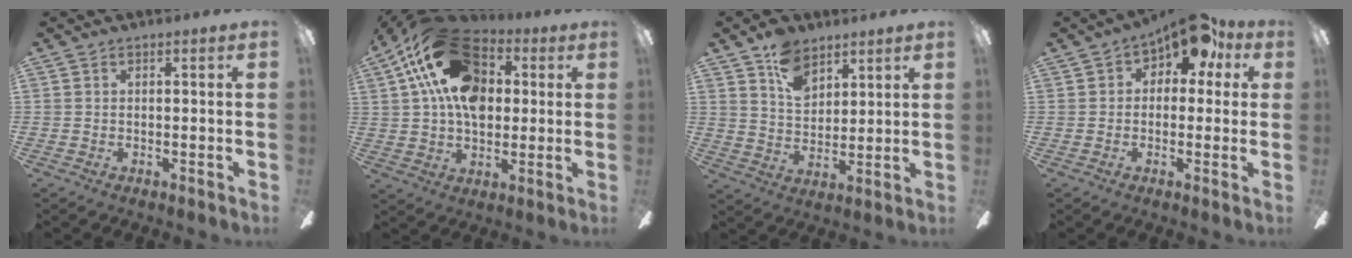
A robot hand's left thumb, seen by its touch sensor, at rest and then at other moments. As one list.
[{"total": 20.3, "force": [6.7, 13.2, 13.8], "torque": [-0.249, -0.008, 0.121]}, {"total": 9.7, "force": [6.4, 6.0, 4.1], "torque": [-0.070, -0.023, 0.121]}, {"total": 10.1, "force": [6.0, 5.6, 6.0], "torque": [-0.081, -0.027, 0.105]}]